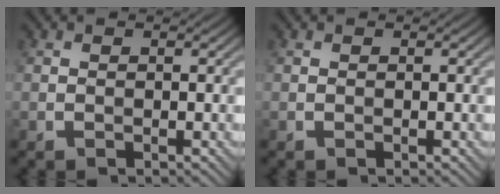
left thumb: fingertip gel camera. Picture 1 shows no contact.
{"total": 0.0}